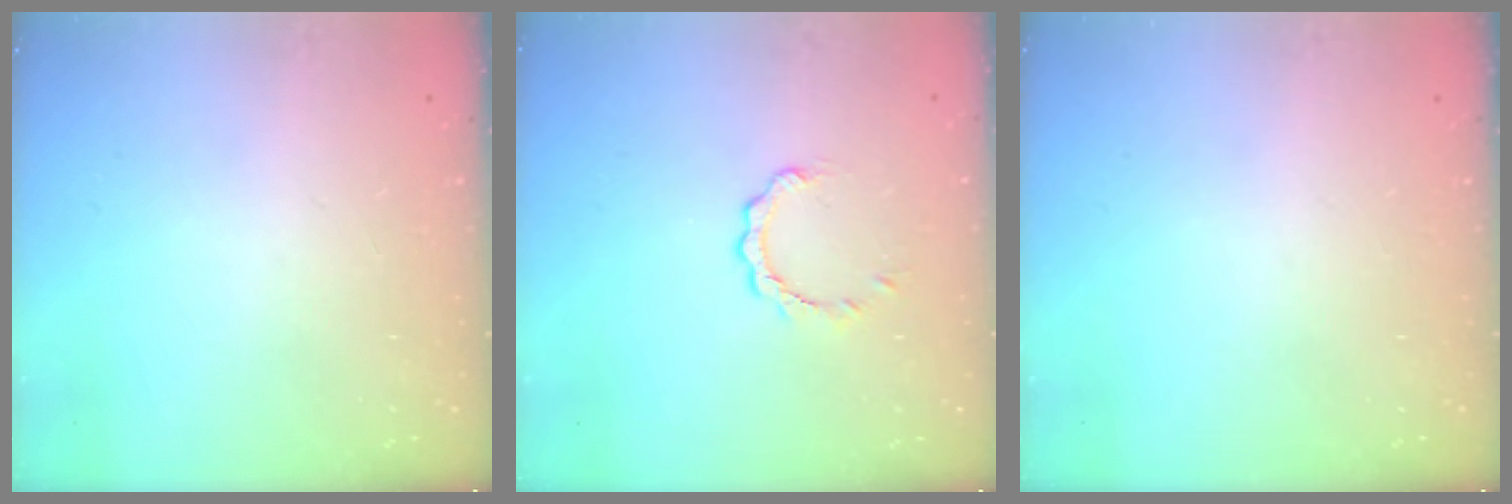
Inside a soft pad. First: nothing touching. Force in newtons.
{"total": 2.5, "press": 2.5, "slide": 0.3}
{"total": 0.0}